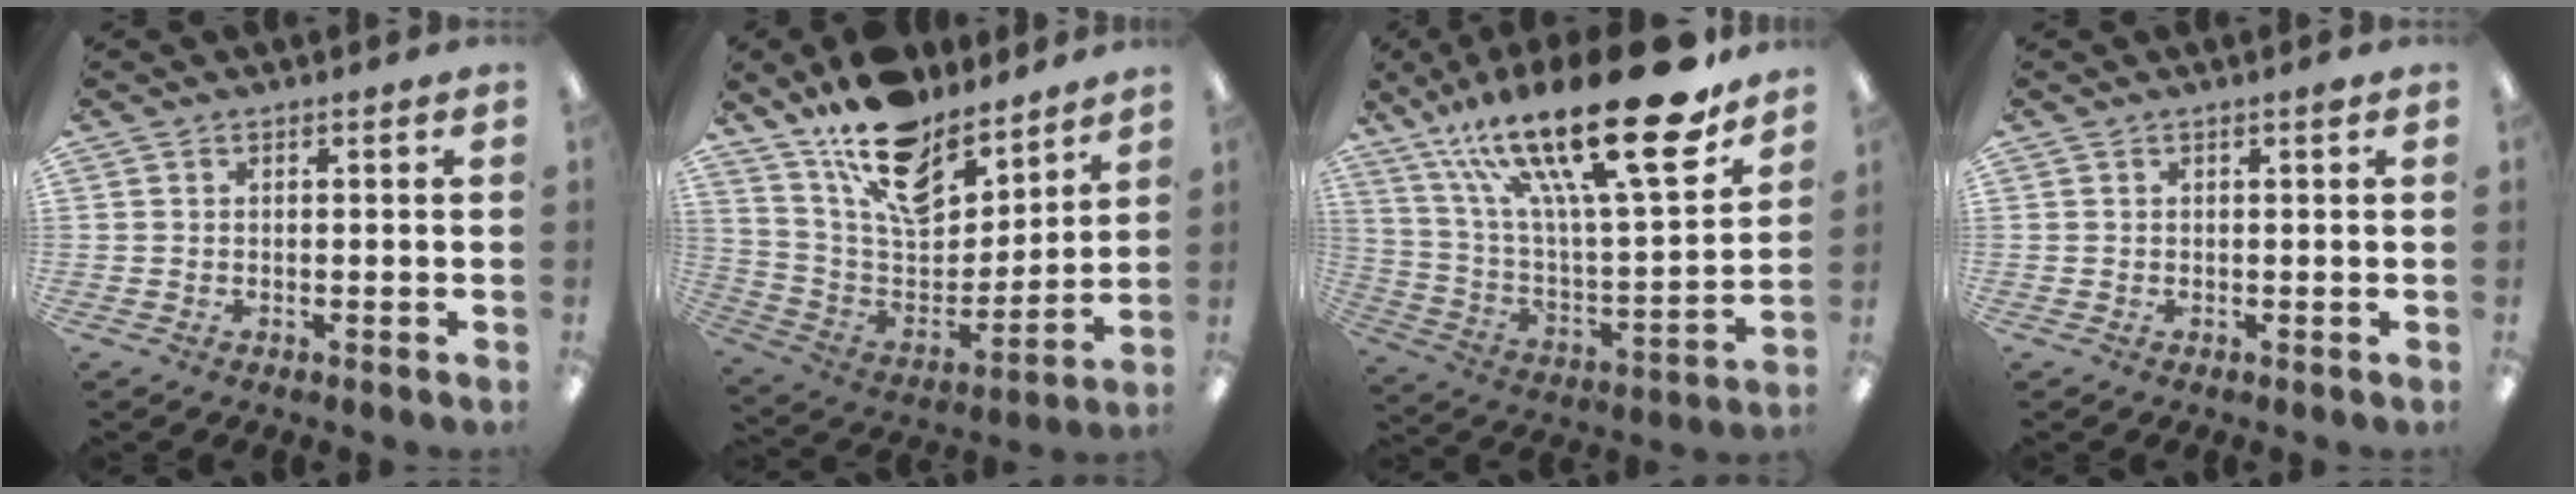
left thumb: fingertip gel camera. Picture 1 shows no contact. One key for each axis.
{"total": 17.9, "fx": 12.7, "fy": 9.1, "fz": 8.7, "tx": -0.158, "ty": -0.089, "tz": 0.229}
{"total": 30.3, "fx": 18.7, "fy": 7.9, "fz": 22.5, "tx": -0.399, "ty": -0.120, "tz": 0.305}
{"total": 0.7, "fx": 0.5, "fy": 0.1, "fz": 0.5, "tx": -0.004, "ty": -0.003, "tz": 0.006}